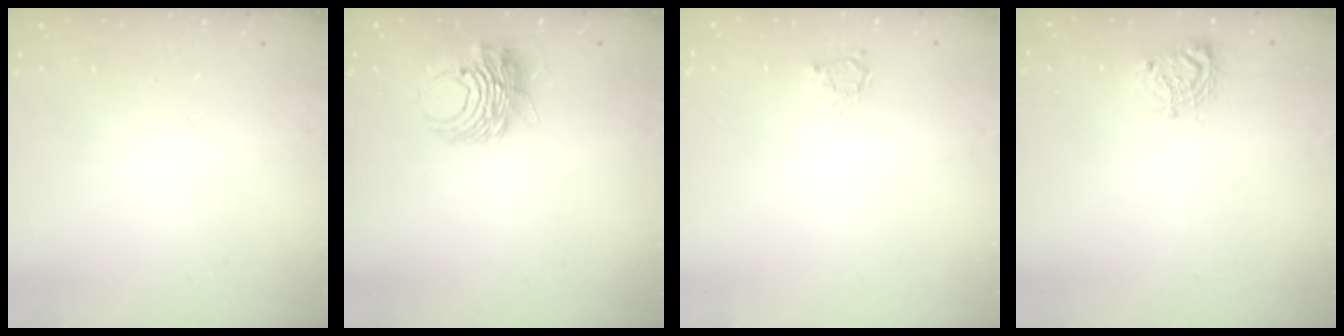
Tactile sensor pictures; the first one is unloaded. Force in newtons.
{"total": 10.2, "press": 10.1, "slide": 1.4}
{"total": 3.2, "press": 3.1, "slide": 0.4}
{"total": 8.6, "press": 8.6, "slide": 0.6}